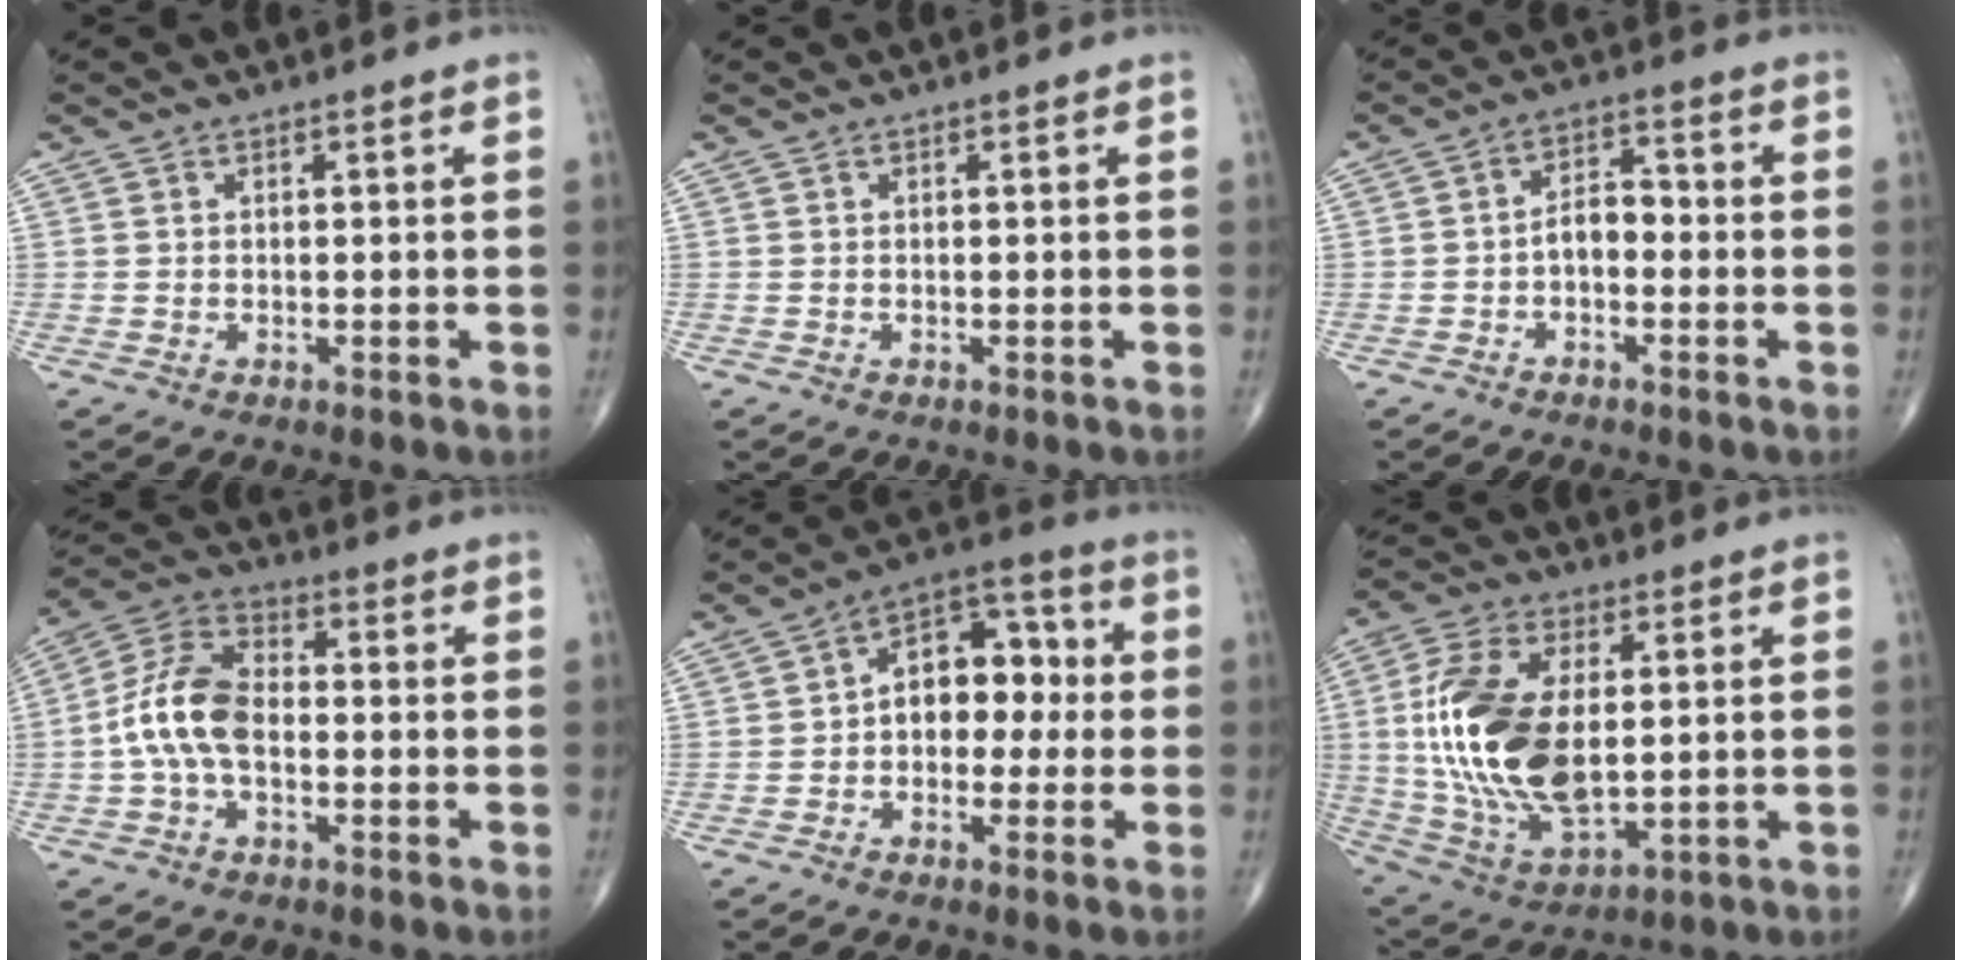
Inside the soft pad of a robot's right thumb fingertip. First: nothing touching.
{"total": 0.0}
{"total": 4.7, "force": [-1.3, 2.8, 3.5], "torque": [-0.047, 0.026, -0.031]}
{"total": 10.7, "force": [-1.5, 6.2, 8.6], "torque": [-0.172, 0.036, -0.039]}
{"total": 11.2, "force": [0.0, 7.5, 8.3], "torque": [-0.084, 0.039, -0.015]}
{"total": 20.8, "force": [1.7, 11.1, 17.5], "torque": [-0.357, -0.013, 0.038]}